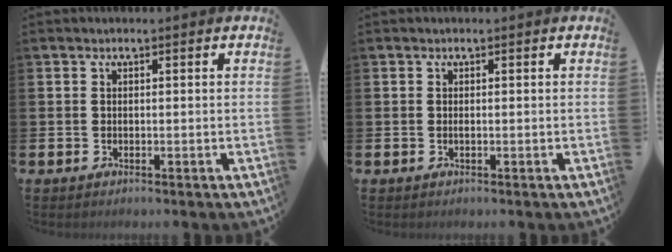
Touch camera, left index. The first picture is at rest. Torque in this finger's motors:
{"motor_torque": [0.16, -0.05, -0.07, 0.02]}